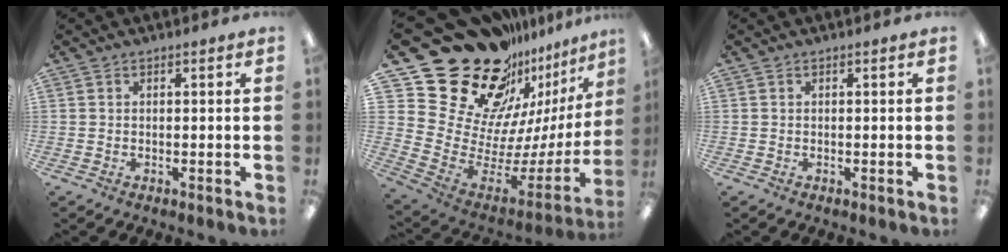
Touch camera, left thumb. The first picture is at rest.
{"total": 29.5, "force": [19.7, 16.5, 14.6], "torque": [-0.235, -0.183, 0.412]}
{"total": 0.0}